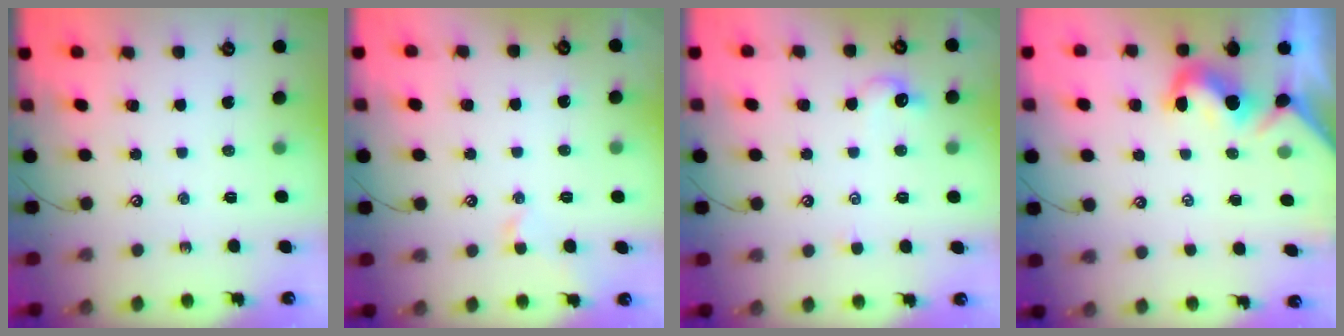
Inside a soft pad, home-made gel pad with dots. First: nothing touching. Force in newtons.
{"total": 1.0, "press": 1.0, "slide": 0.1}
{"total": 0.8, "press": 0.5, "slide": 0.6}
{"total": 1.9, "press": 1.8, "slide": 0.6}